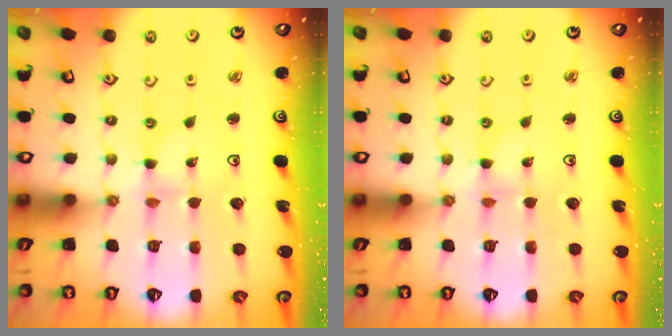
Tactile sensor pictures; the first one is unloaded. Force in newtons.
{"total": 0.0}